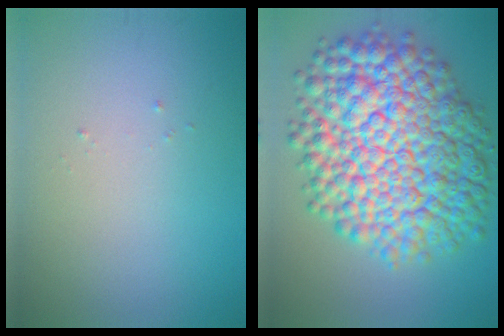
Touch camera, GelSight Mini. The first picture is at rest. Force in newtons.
{"total": 14.3, "press": 14.3, "slide": 0.3}